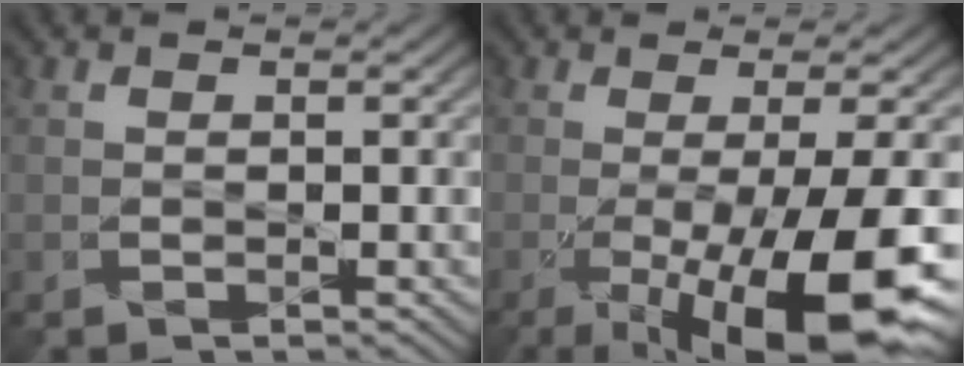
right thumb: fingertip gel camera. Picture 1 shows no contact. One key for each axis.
{"total": 13.6, "fx": -5.2, "fy": 3.1, "fz": 12.2, "tx": -0.209, "ty": -0.034, "tz": -0.070}